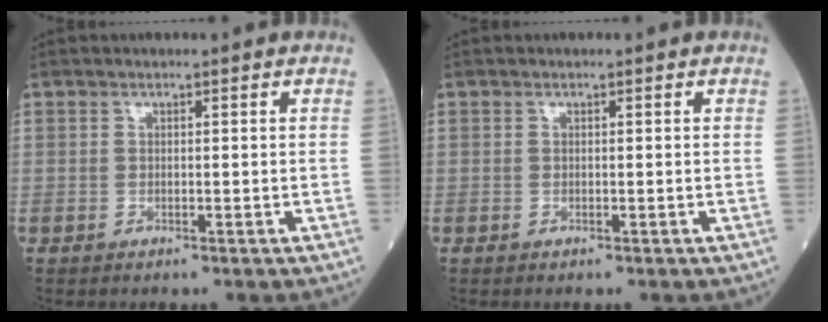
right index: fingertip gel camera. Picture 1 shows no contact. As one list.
[{"total": 0.0}]